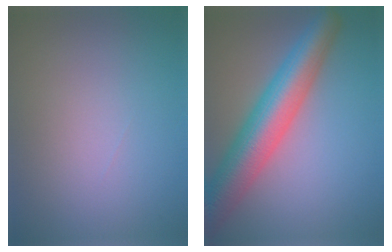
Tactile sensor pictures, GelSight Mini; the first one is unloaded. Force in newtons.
{"total": 8.7, "press": 8.7, "slide": 0.2}